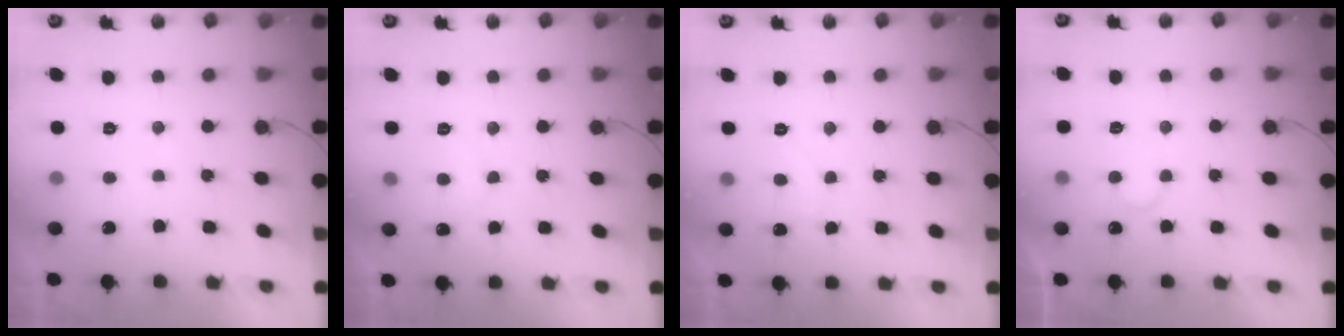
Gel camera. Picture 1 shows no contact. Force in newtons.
{"total": 6.7, "press": 6.7, "slide": 0.5}
{"total": 5.9, "press": 5.9, "slide": 0.3}
{"total": 6.1, "press": 6.1, "slide": 0.4}